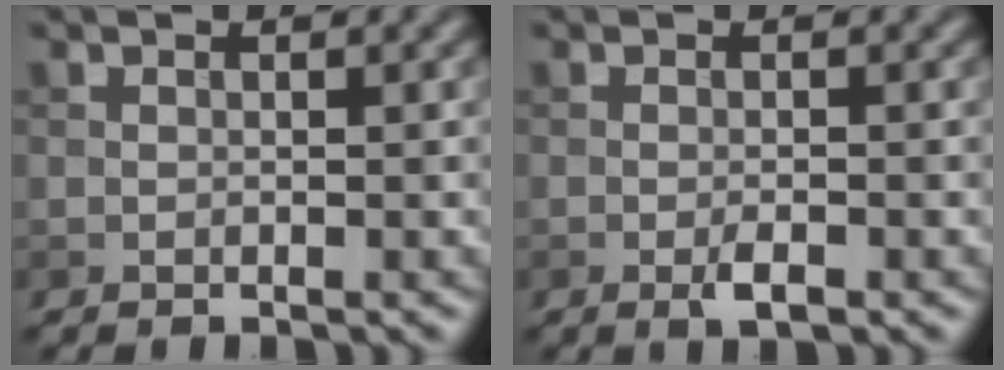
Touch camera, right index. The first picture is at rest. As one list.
[{"total": 1.7, "force": [-0.9, 0.4, 1.4], "torque": [-0.024, -0.002, -0.016]}]